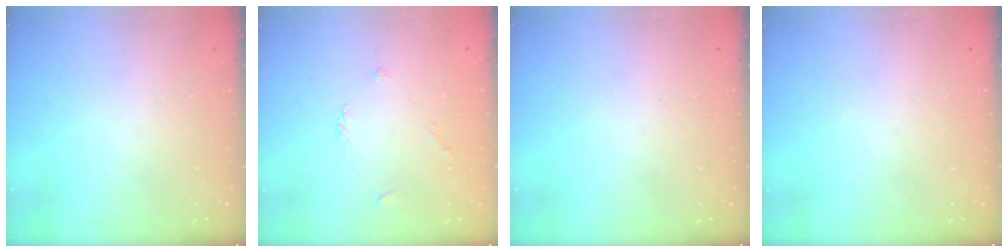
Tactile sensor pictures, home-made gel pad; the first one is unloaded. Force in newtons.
{"total": 2.0, "press": 1.9, "slide": 0.6}
{"total": 0.0}
{"total": 0.0}